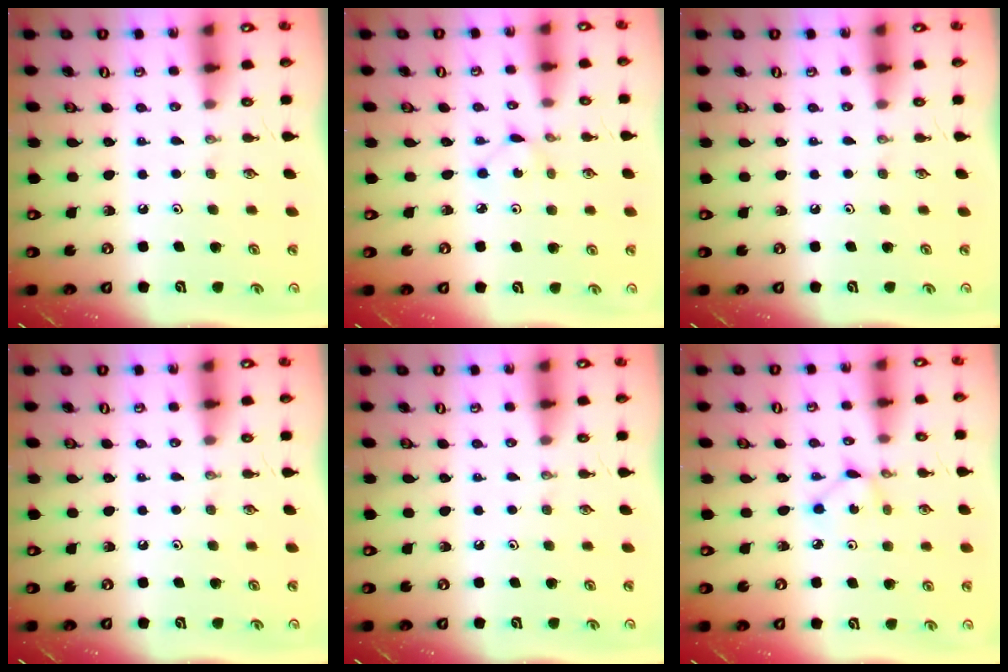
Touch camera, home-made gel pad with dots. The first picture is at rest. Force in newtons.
{"total": 2.4, "press": 2.4, "slide": 0.3}
{"total": 0.0}
{"total": 0.0}
{"total": 0.0}
{"total": 1.9, "press": 1.9, "slide": 0.2}